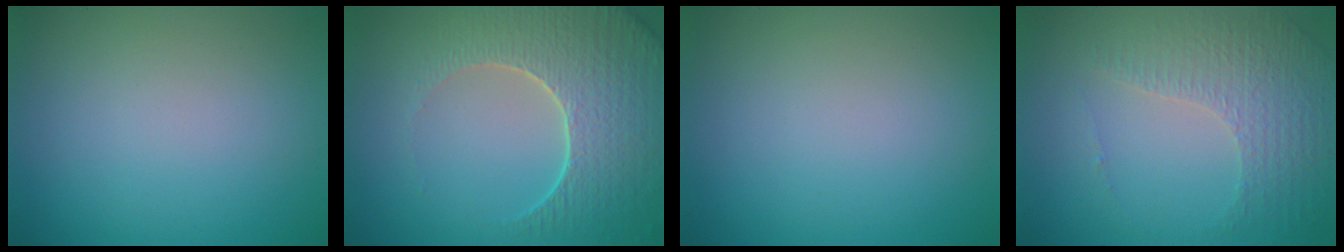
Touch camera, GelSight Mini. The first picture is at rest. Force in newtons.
{"total": 6.6, "press": 5.4, "slide": 3.8}
{"total": 0.0}
{"total": 4.3, "press": 3.0, "slide": 3.1}